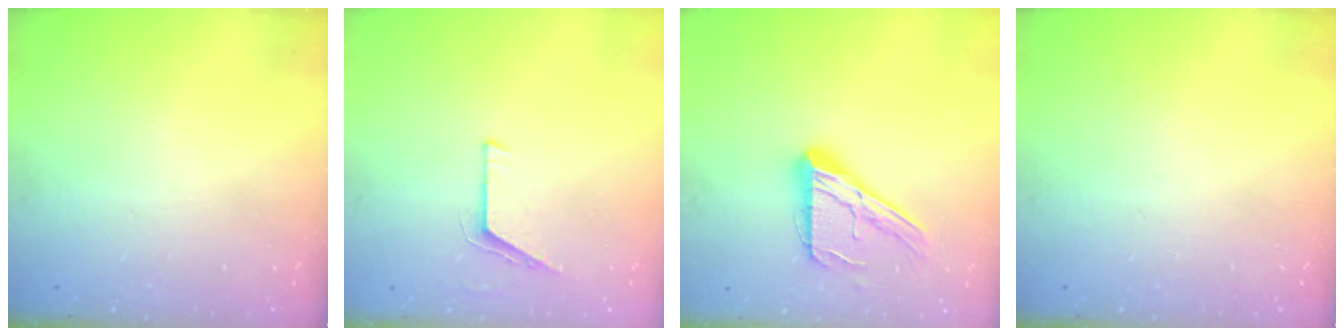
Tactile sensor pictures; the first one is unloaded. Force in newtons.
{"total": 6.1, "press": 6.0, "slide": 0.6}
{"total": 15.7, "press": 15.7, "slide": 1.5}
{"total": 0.0}